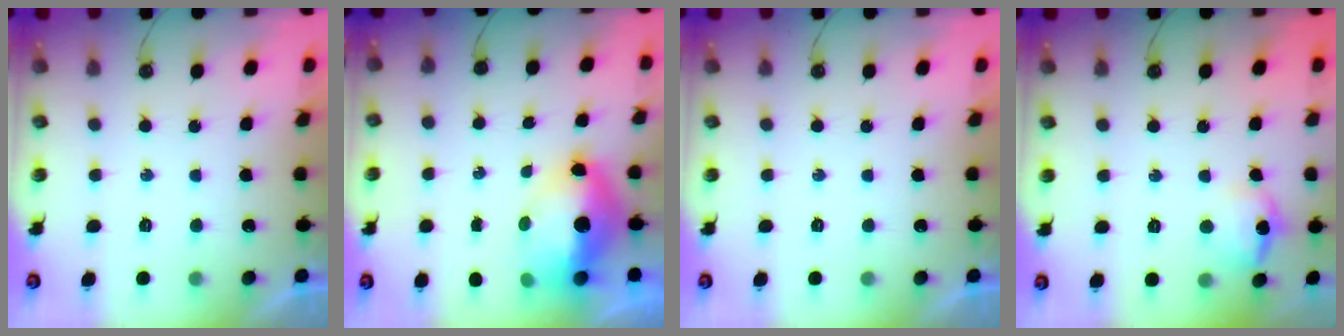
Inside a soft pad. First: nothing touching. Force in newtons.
{"total": 12.8, "press": 12.8, "slide": 1.2}
{"total": 0.0}
{"total": 9.8, "press": 9.8, "slide": 1.2}